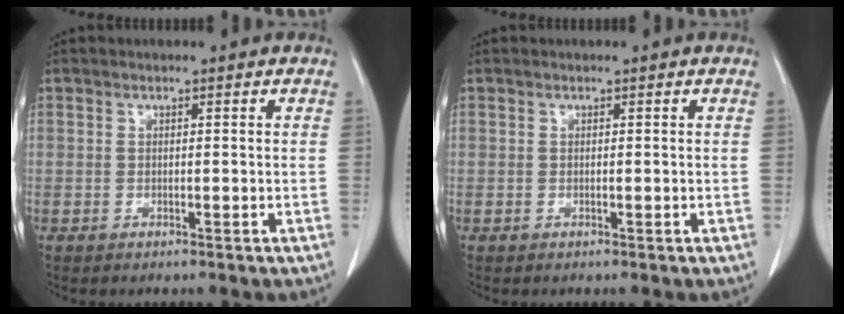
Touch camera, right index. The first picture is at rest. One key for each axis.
{"total": 0.0}